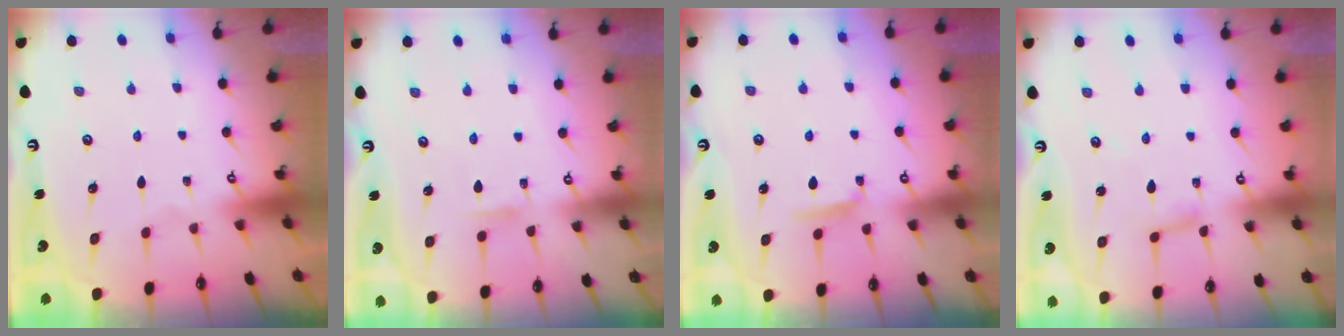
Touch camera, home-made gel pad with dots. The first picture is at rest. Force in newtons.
{"total": 2.7, "press": 2.7, "slide": 0.3}
{"total": 5.3, "press": 5.2, "slide": 0.9}
{"total": 3.3, "press": 3.3, "slide": 0.3}